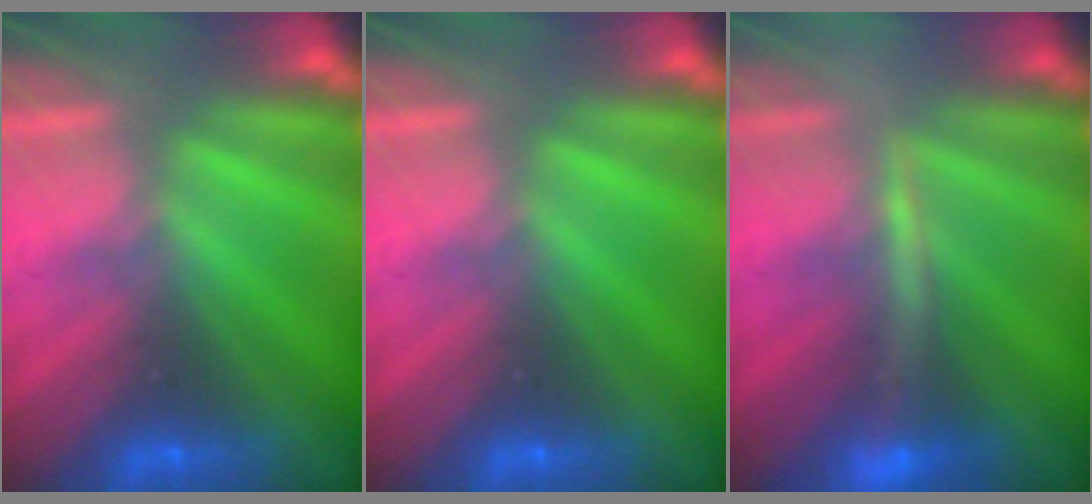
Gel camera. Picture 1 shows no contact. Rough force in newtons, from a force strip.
{"total": 0.0}
{"total": 2.6}